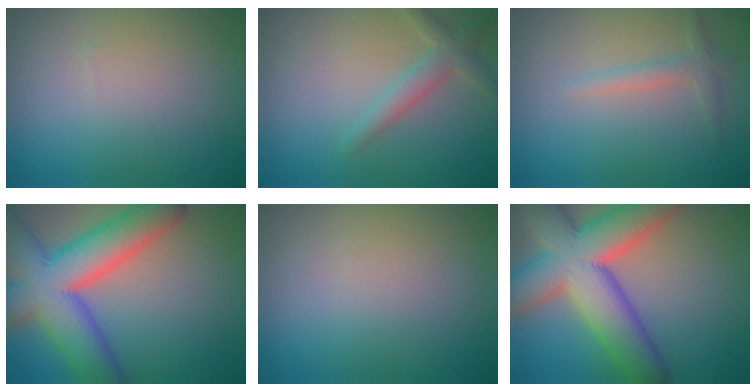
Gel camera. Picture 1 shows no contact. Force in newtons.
{"total": 2.3, "press": 2.3, "slide": 0.0}
{"total": 1.5, "press": 1.5, "slide": 0.1}
{"total": 11.7, "press": 11.7, "slide": 0.6}
{"total": 0.0}
{"total": 11.6, "press": 11.6, "slide": 0.8}